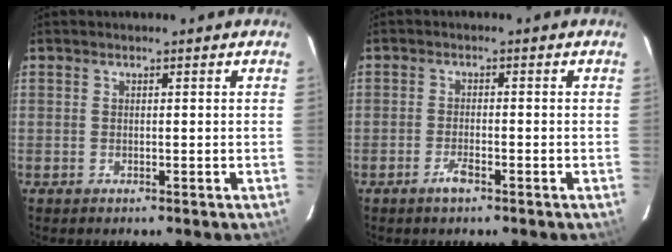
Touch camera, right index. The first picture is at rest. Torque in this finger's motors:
{"motor_torque": [0.40, 0.27, 0.22, 0.03]}